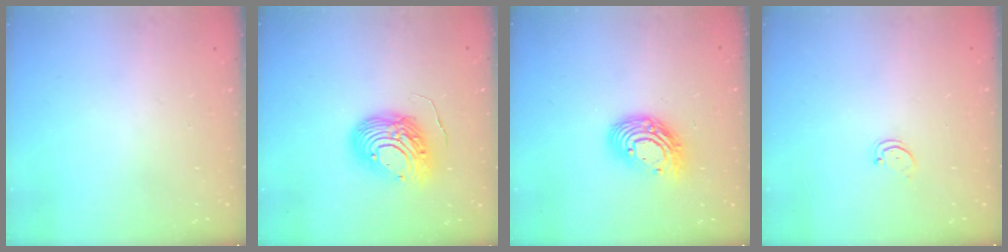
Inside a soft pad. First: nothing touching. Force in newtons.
{"total": 12.0, "press": 12.0, "slide": 1.1}
{"total": 12.7, "press": 12.7, "slide": 1.2}
{"total": 1.5, "press": 1.5, "slide": 0.3}